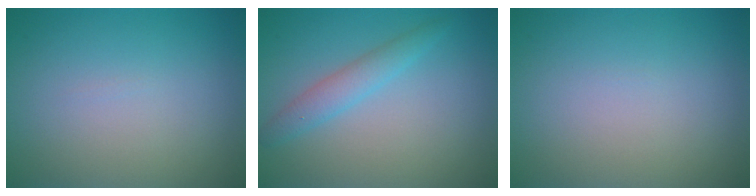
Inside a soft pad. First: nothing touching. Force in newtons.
{"total": 2.2, "press": 2.2, "slide": 0.3}
{"total": 0.0}